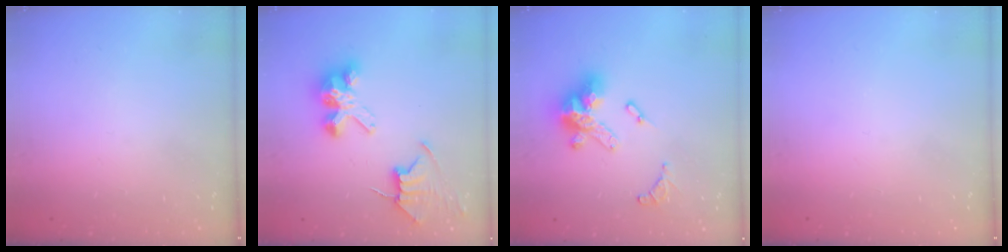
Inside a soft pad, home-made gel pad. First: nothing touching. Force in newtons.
{"total": 9.4, "press": 9.4, "slide": 0.7}
{"total": 15.9, "press": 15.8, "slide": 2.0}
{"total": 0.0}